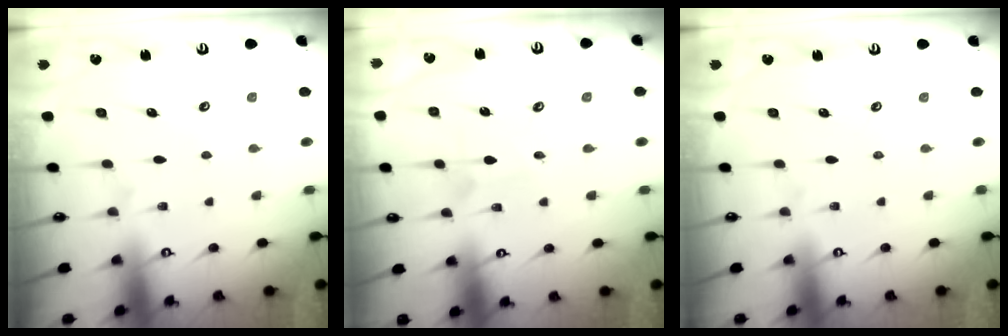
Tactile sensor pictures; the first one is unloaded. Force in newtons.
{"total": 2.0, "press": 2.0, "slide": 0.2}
{"total": 0.0}